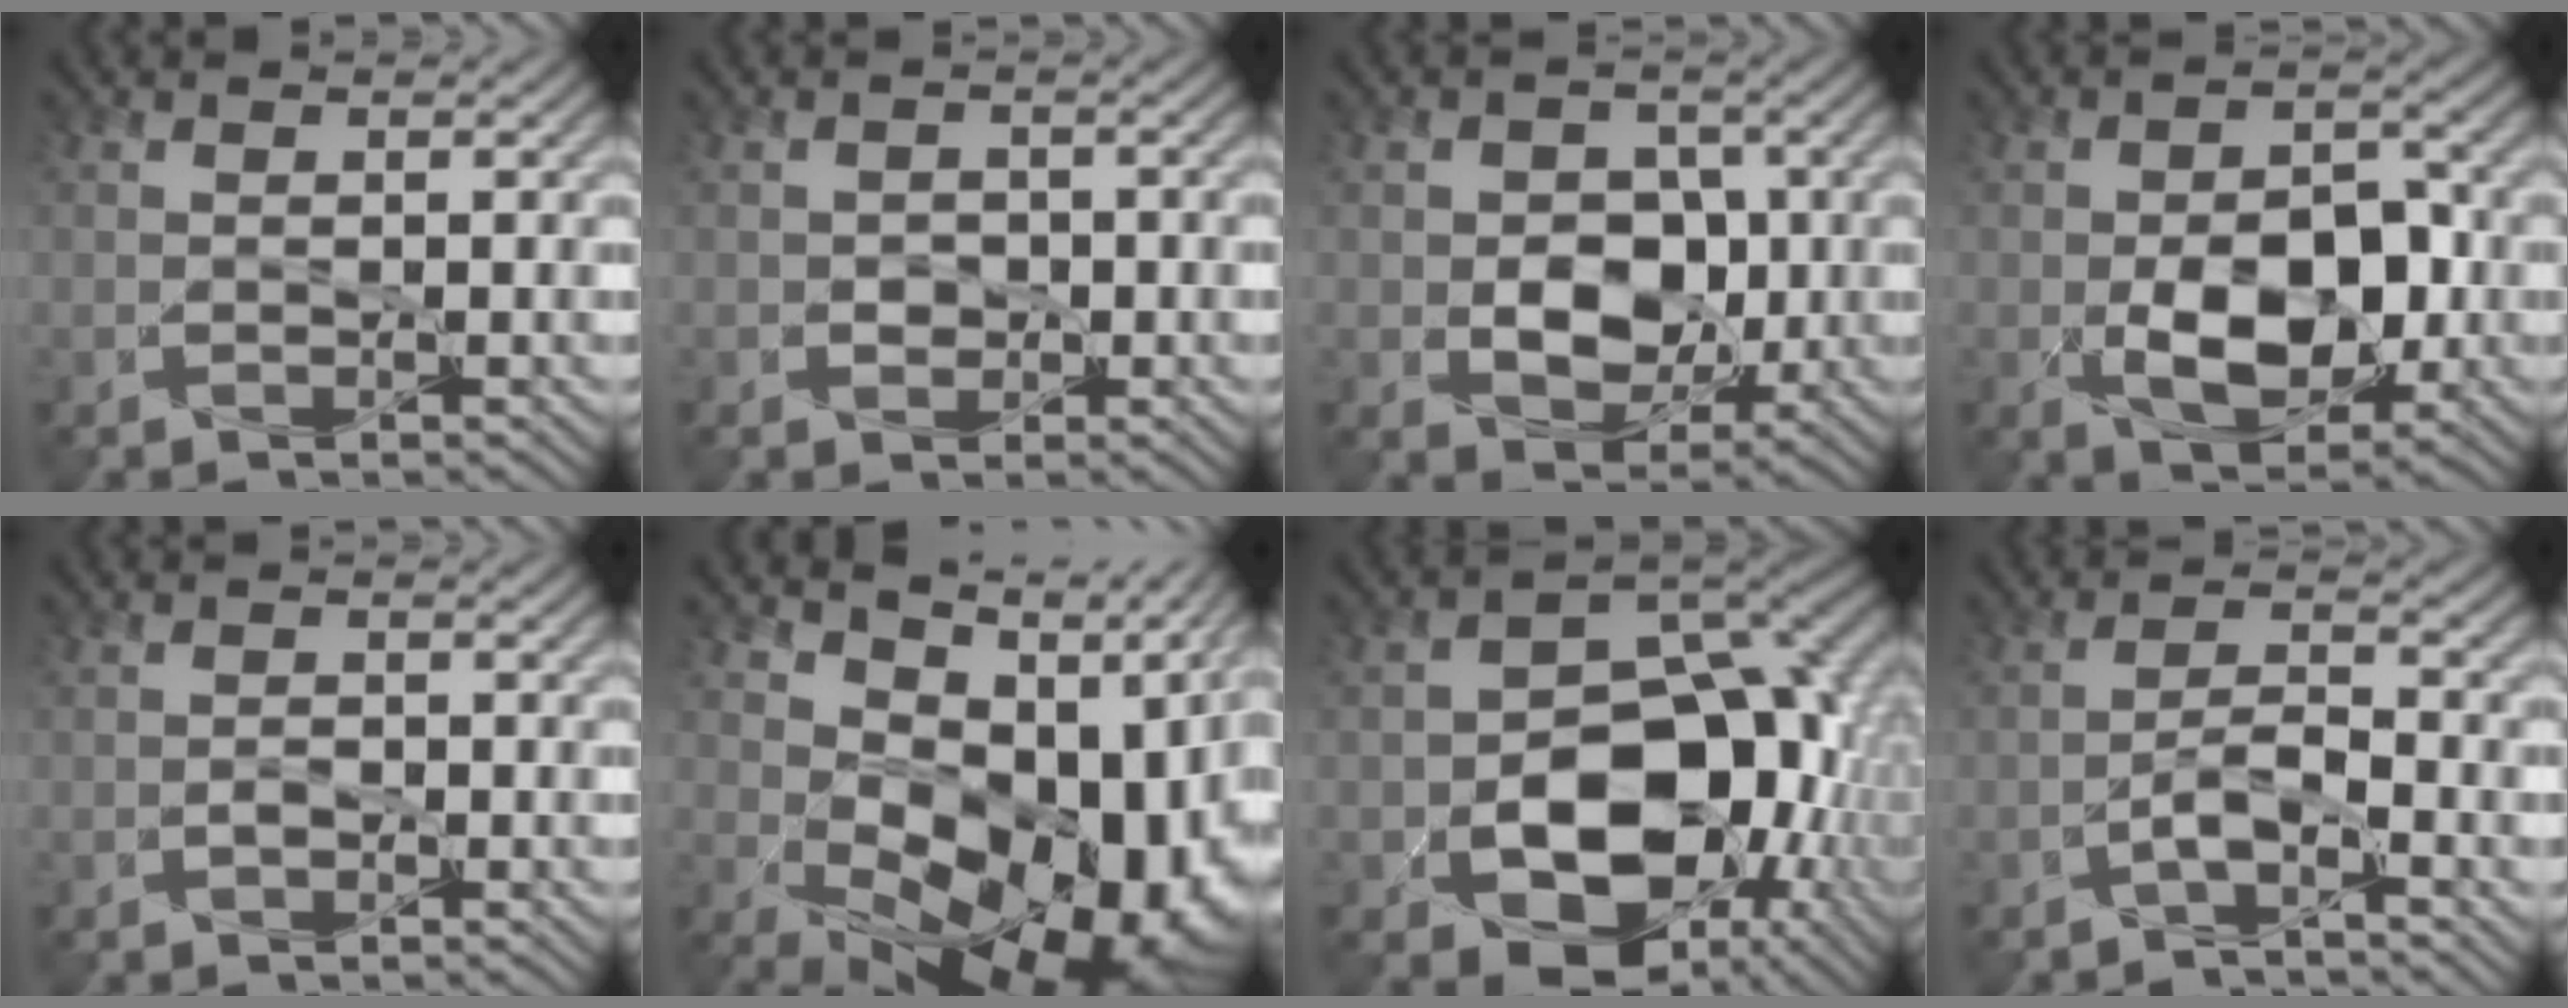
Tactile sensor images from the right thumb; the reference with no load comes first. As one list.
[{"total": 0.9, "force": [-0.3, 0.7, 0.3], "torque": [0.000, 0.000, -0.014]}, {"total": 7.5, "force": [-0.8, 5.4, 5.2], "torque": [-0.088, -0.008, -0.021]}, {"total": 7.9, "force": [-2.1, 4.4, 6.3], "torque": [-0.100, -0.011, -0.026]}, {"total": 0.8, "force": [-0.6, -0.3, 0.5], "torque": [-0.008, -0.002, -0.010]}, {"total": 16.8, "force": [-0.7, 10.3, 13.2], "torque": [-0.149, -0.047, 0.042]}, {"total": 17.1, "force": [-5.2, 11.8, 11.3], "torque": [-0.163, -0.049, -0.059]}, {"total": 2.6, "force": [-2.0, -0.4, 1.7], "torque": [-0.032, 0.012, -0.037]}]